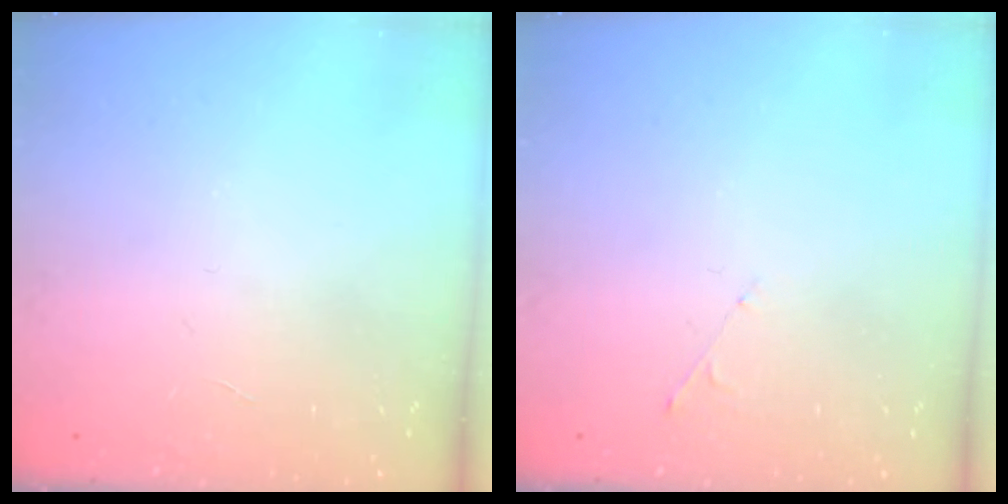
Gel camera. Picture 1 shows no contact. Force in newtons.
{"total": 3.0, "press": 3.0, "slide": 0.5}